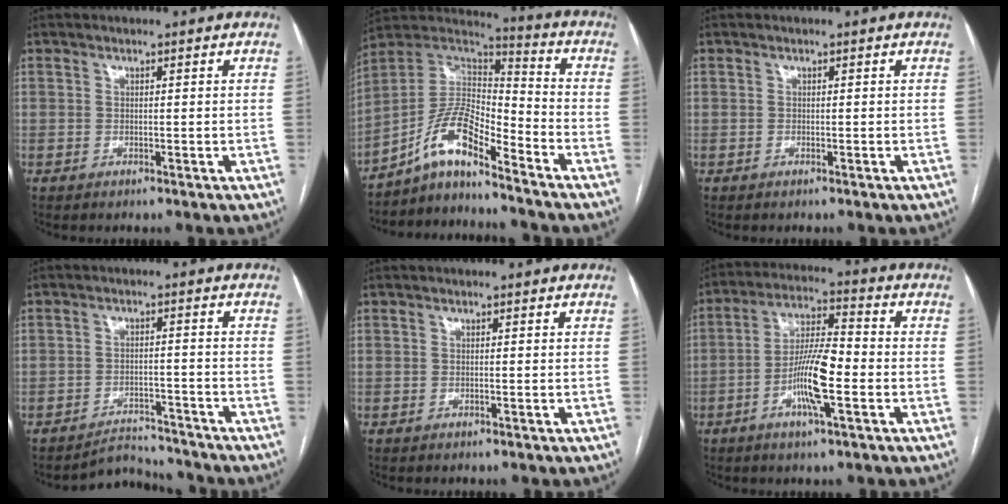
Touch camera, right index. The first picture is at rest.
{"total": 10.5, "force": [-7.5, 2.1, 6.9], "torque": [-0.138, 0.035, -0.140]}
{"total": 0.0}
{"total": 5.0, "force": [-4.8, 0.8, -0.8], "torque": [0.015, 0.011, -0.074]}
{"total": 0.0}
{"total": 10.6, "force": [-3.3, 1.4, 9.9], "torque": [-0.188, 0.004, -0.063]}